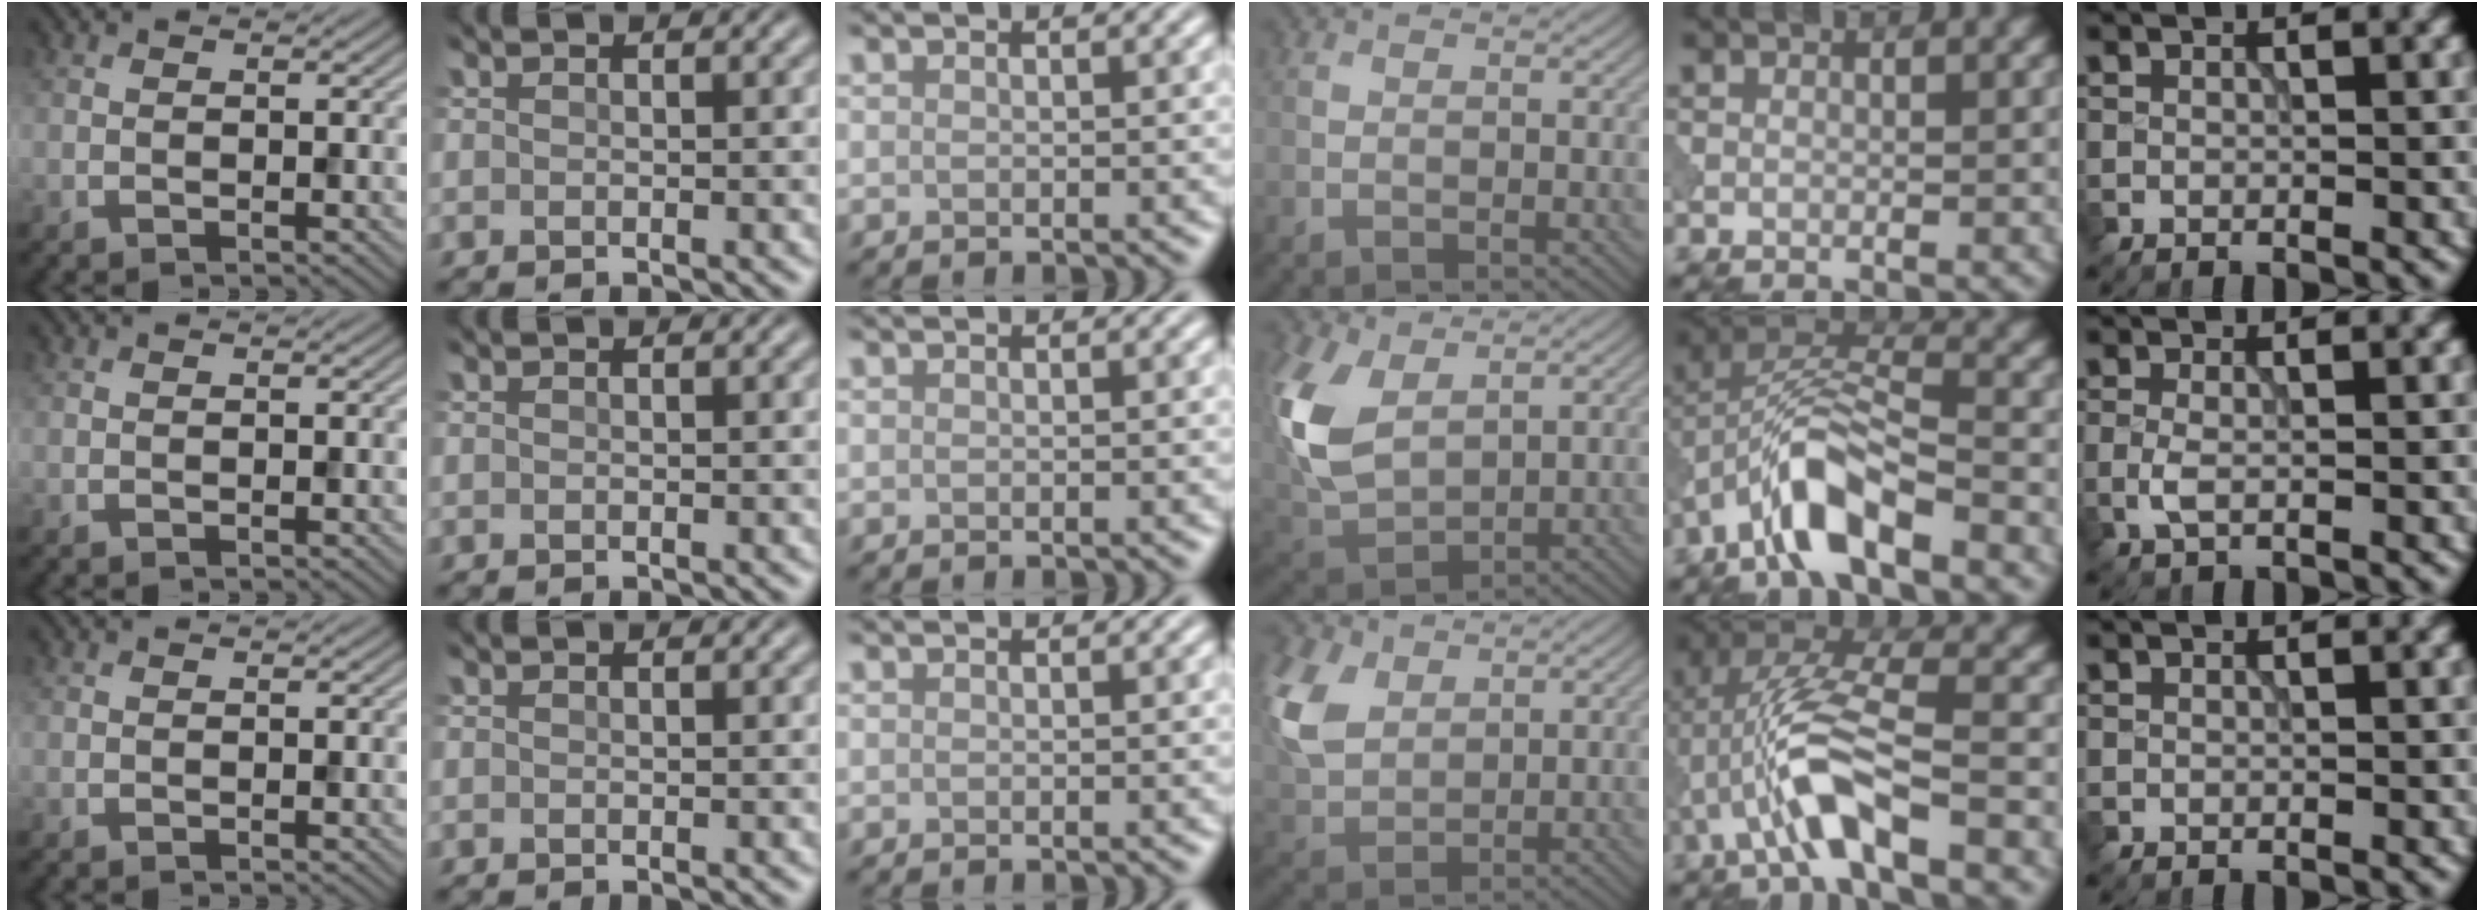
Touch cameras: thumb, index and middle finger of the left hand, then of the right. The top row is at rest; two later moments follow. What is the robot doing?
{"motion": "wipe", "object": "makeup brush"}